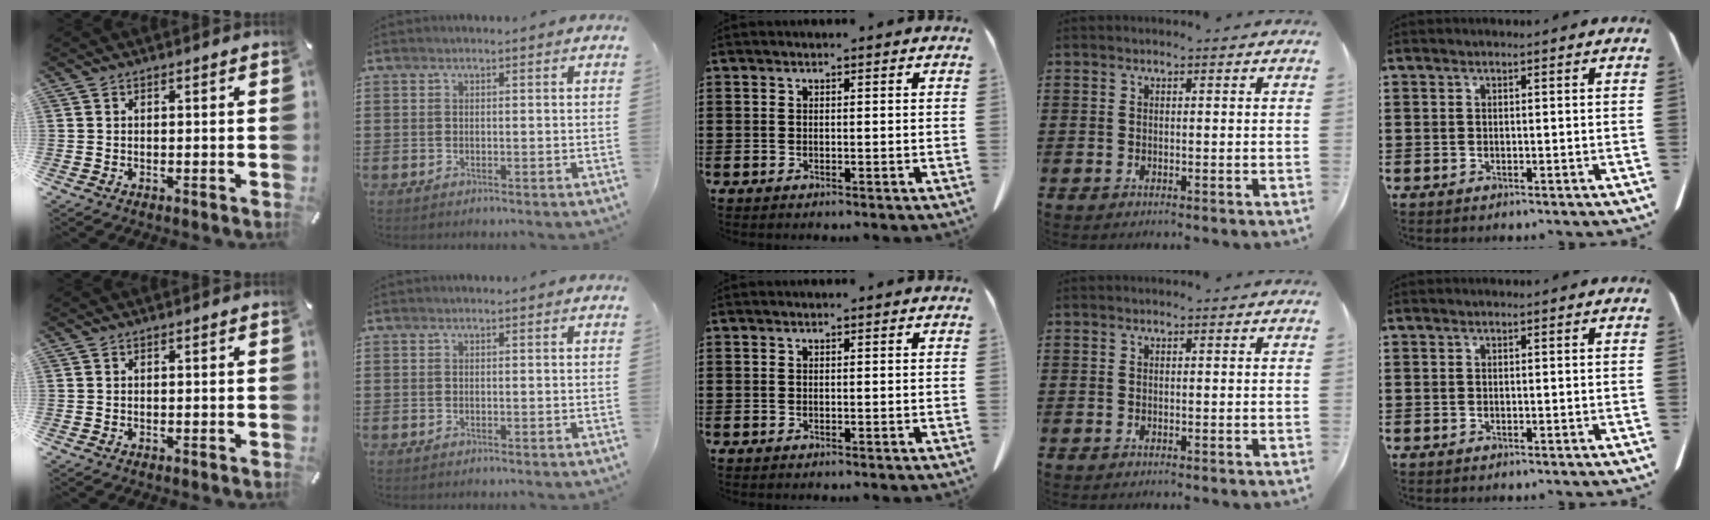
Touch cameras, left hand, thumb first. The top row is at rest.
{}